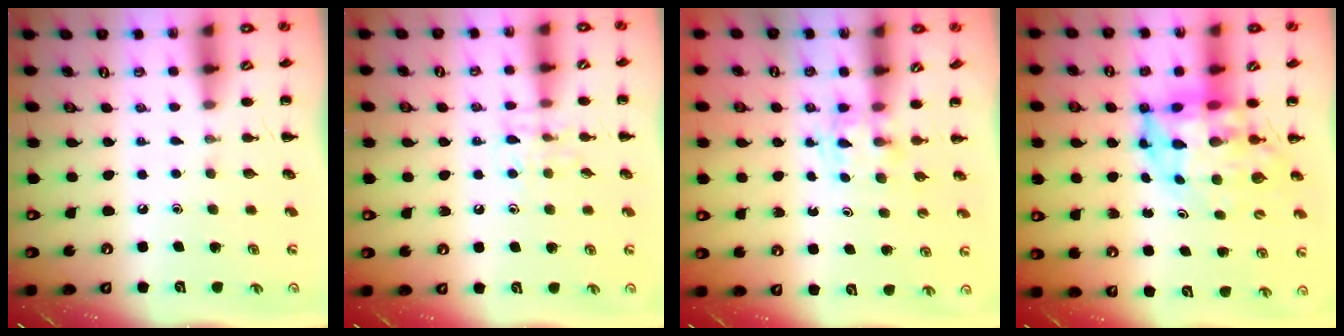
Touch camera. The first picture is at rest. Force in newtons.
{"total": 6.7, "press": 6.7, "slide": 0.6}
{"total": 2.8, "press": 2.6, "slide": 1.1}
{"total": 7.2, "press": 6.9, "slide": 2.0}